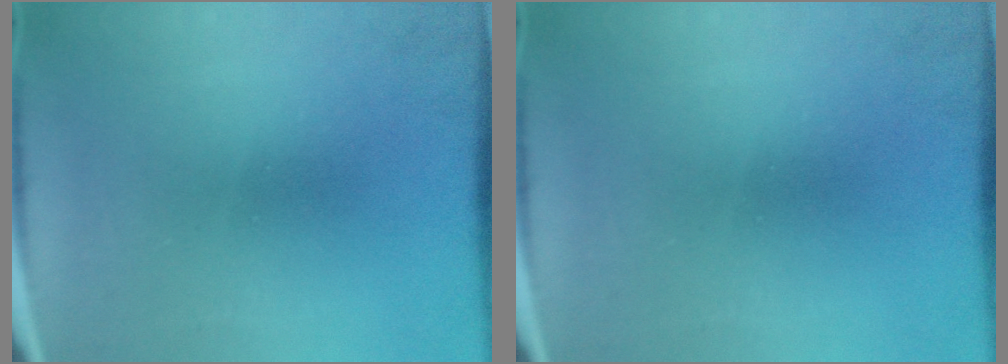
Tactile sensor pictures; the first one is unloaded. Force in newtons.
{"total": 0.0}